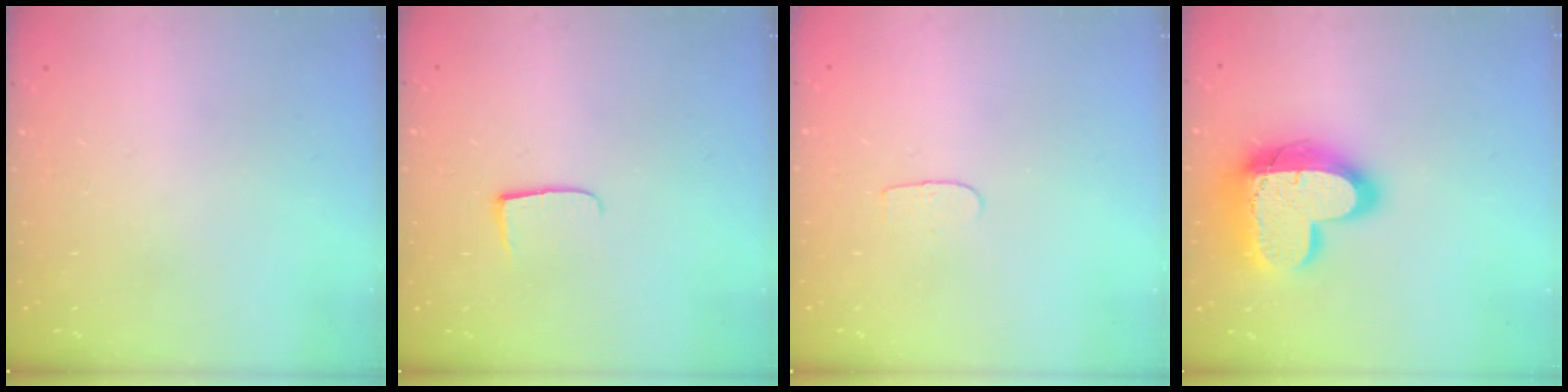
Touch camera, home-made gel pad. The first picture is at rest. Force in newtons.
{"total": 5.2, "press": 5.2, "slide": 0.7}
{"total": 3.7, "press": 3.6, "slide": 0.4}
{"total": 19.1, "press": 19.0, "slide": 1.5}